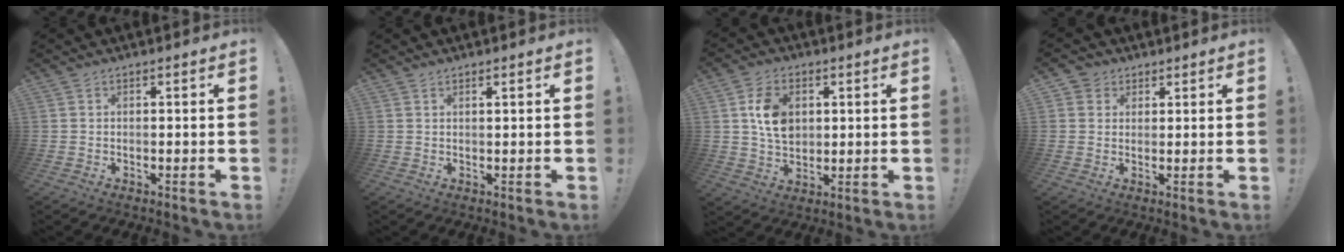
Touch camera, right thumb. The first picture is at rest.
{"total": 0.9, "force": [0.8, 0.0, 0.5], "torque": [-0.004, -0.003, 0.013]}
{"total": 10.0, "force": [2.2, 7.6, 6.1], "torque": [-0.095, 0.006, 0.044]}
{"total": 3.3, "force": [1.7, 2.8, 0.5], "torque": [-0.005, -0.006, 0.032]}